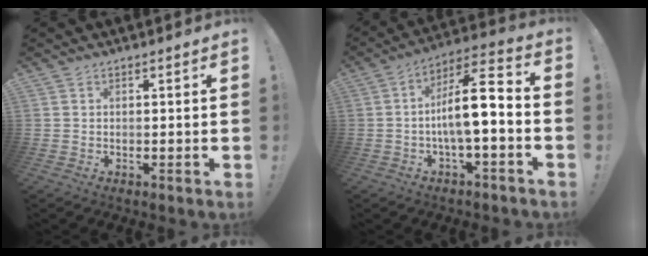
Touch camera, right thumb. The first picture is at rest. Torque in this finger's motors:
{"motor_torque": [0.39, 0.47, 1.38, -0.41, 0.14]}